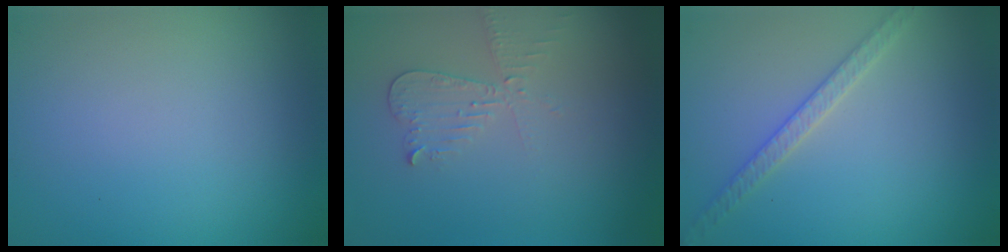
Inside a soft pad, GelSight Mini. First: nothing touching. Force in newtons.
{"total": 2.2, "press": 2.2, "slide": 0.2}
{"total": 2.5, "press": 2.4, "slide": 0.4}